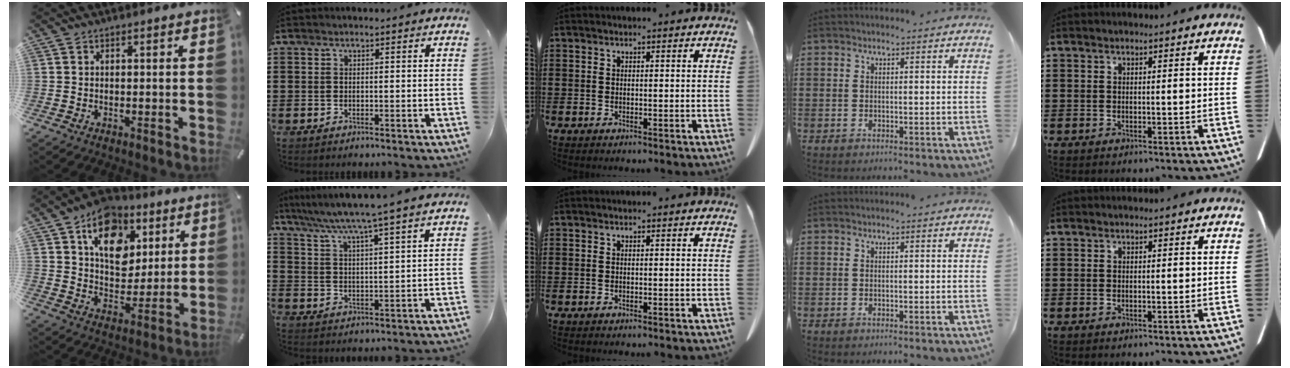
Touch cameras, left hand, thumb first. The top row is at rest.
{"thumb": {"total": 14.5, "force": [6.8, 10.8, 6.9], "torque": [-0.104, -0.033, 0.127]}, "index": {"total": 5.9, "force": [5.1, -1.4, 2.7], "torque": [-0.072, -0.033, 0.082]}}